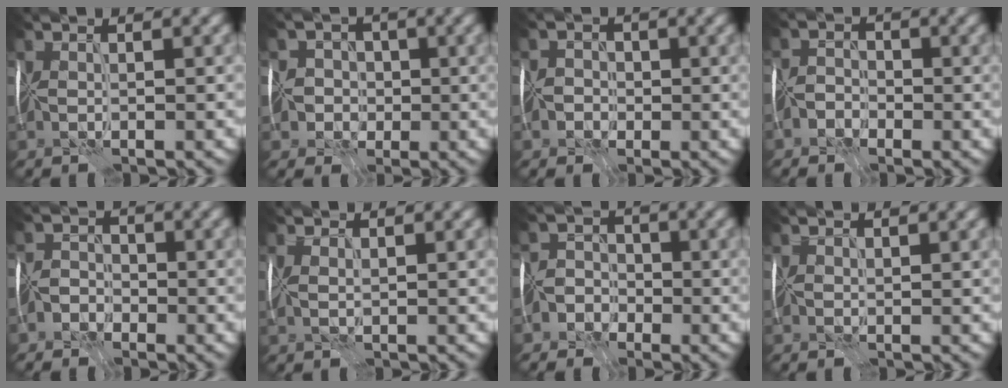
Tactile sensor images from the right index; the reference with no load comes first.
{"total": 3.9, "force": [-1.6, 3.6, 0.6], "torque": [0.026, 0.016, -0.052]}
{"total": 2.0, "force": [-1.5, 1.3, -0.2], "torque": [0.036, 0.006, -0.035]}
{"total": 2.1, "force": [-2.1, 0.6, -0.1], "torque": [0.011, 0.005, -0.042]}
{"total": 2.6, "force": [-2.4, 0.9, -0.1], "torque": [0.020, 0.006, -0.052]}
{"total": 1.7, "force": [1.1, 0.7, 1.0], "torque": [-0.016, 0.016, 0.007]}
{"total": 3.8, "force": [-3.0, 2.4, 0.1], "torque": [0.033, 0.001, -0.064]}
{"total": 1.6, "force": [1.3, 0.8, 0.5], "torque": [-0.010, 0.005, 0.014]}